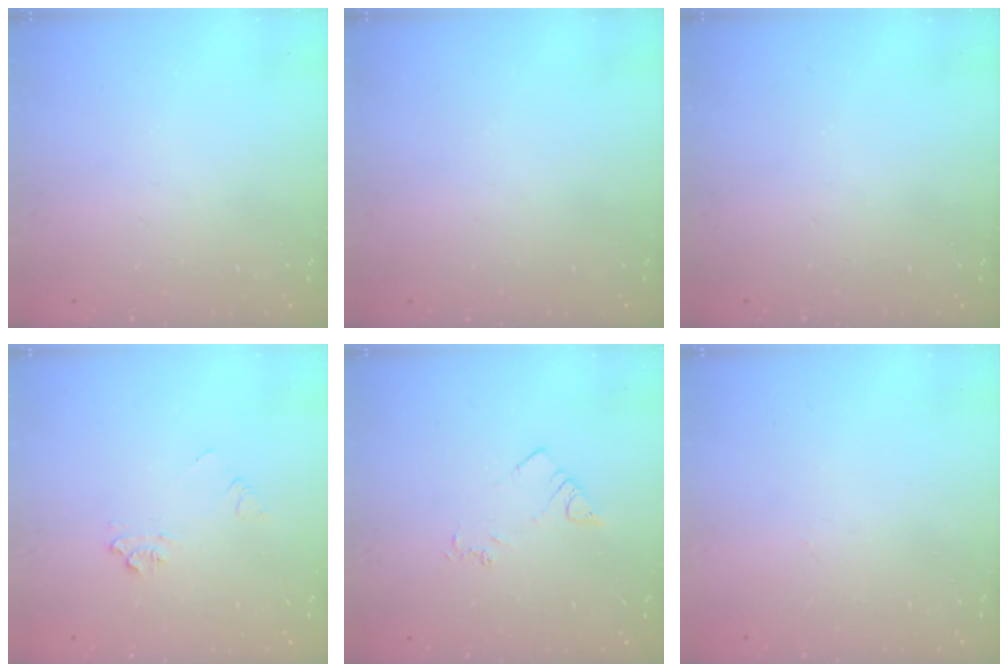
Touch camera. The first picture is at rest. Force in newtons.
{"total": 0.0}
{"total": 0.0}
{"total": 5.0, "press": 4.9, "slide": 0.6}
{"total": 2.3, "press": 2.3, "slide": 0.3}
{"total": 0.0}